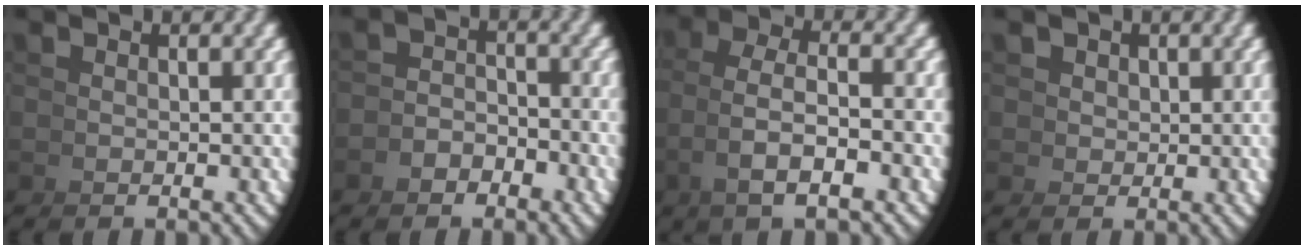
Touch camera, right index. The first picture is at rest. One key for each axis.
{"total": 2.2, "fx": -2.2, "fy": 0.3, "fz": 0.1, "tx": 0.018, "ty": -0.004, "tz": -0.039}
{"total": 3.5, "fx": 0.4, "fy": 0.9, "fz": 3.4, "tx": -0.063, "ty": 0.003, "tz": 0.013}
{"total": 3.4, "fx": 1.4, "fy": 3.0, "fz": 1.0, "tx": -0.022, "ty": -0.004, "tz": 0.035}